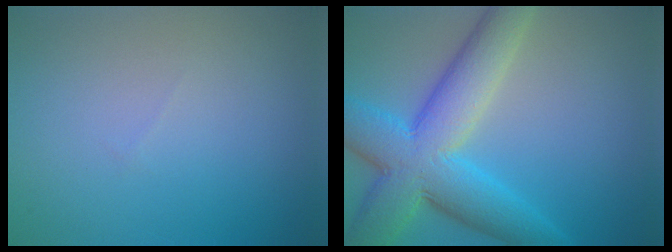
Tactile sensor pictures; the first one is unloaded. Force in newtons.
{"total": 10.2, "press": 10.2, "slide": 0.5}